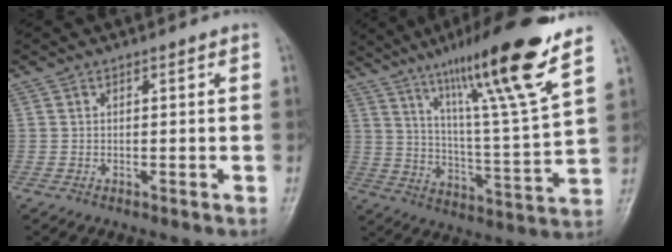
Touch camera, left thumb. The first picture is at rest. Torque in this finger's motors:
{"motor_torque": [0.95, -0.14, 1.43, -1.34, 0.31]}